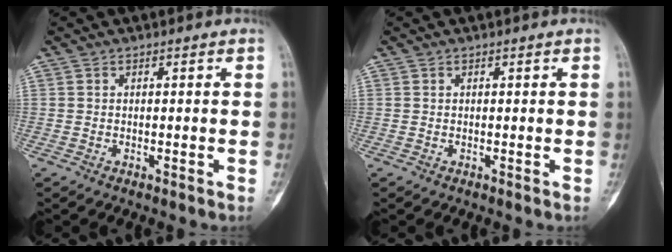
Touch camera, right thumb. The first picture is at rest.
{"total": 0.0}